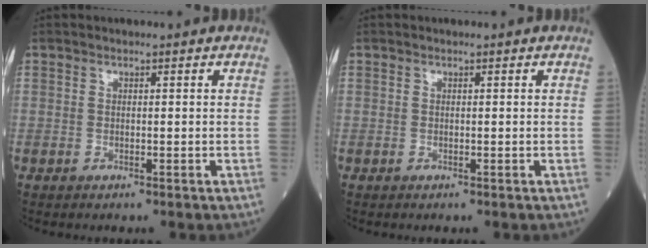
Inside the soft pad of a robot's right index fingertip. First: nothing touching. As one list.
[{"total": 0.0}]